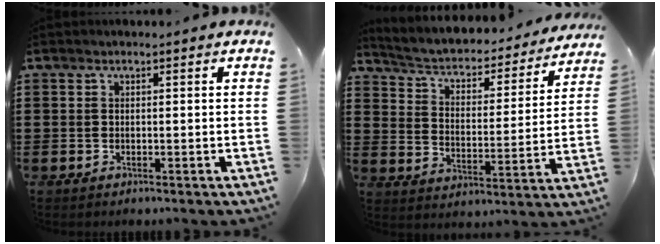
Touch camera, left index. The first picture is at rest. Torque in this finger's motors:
{"motor_torque": [1.53, -0.61, 0.61, 0.08]}